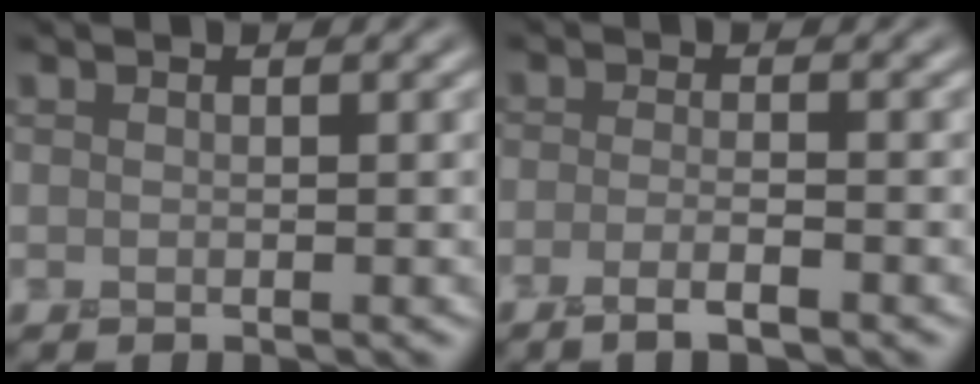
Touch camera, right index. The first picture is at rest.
{"total": 2.2, "force": [-1.5, 0.4, 1.6], "torque": [-0.030, 0.004, -0.036]}